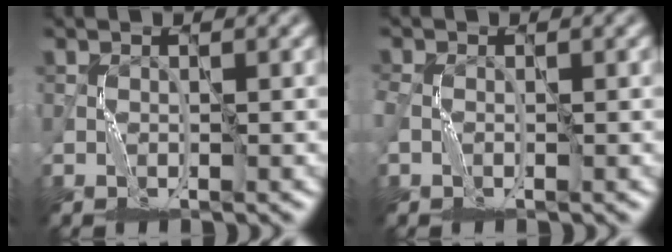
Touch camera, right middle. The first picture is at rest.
{"total": 1.4, "force": [-0.1, 1.1, 0.9], "torque": [-0.028, 0.000, -0.008]}